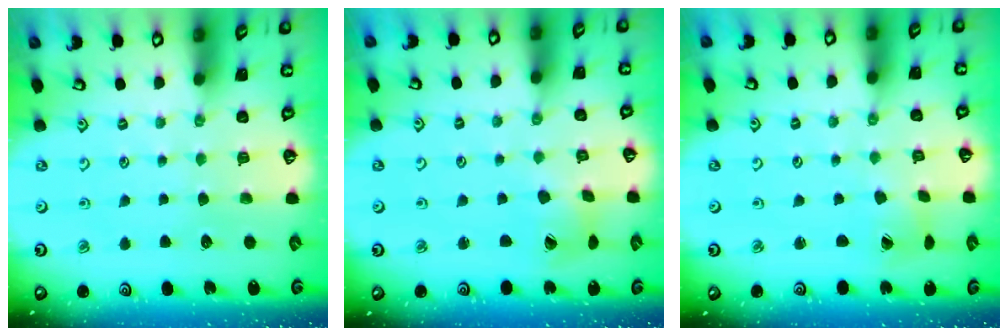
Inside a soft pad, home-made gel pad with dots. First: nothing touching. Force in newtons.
{"total": 4.9, "press": 4.9, "slide": 0.4}
{"total": 3.0, "press": 3.0, "slide": 0.2}